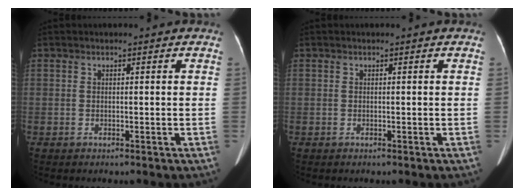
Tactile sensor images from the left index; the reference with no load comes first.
{"total": 0.0}